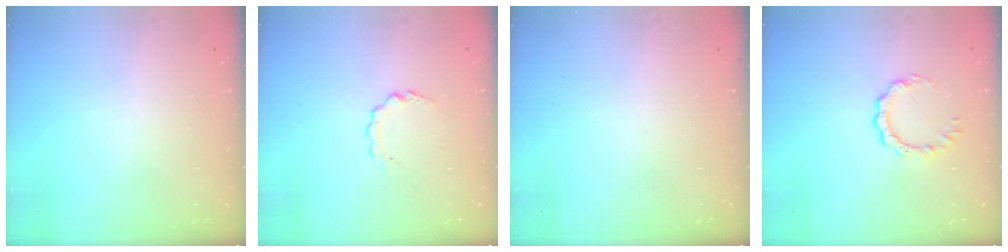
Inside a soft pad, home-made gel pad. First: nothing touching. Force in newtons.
{"total": 3.3, "press": 3.3, "slide": 0.3}
{"total": 0.0}
{"total": 4.9, "press": 4.8, "slide": 0.3}